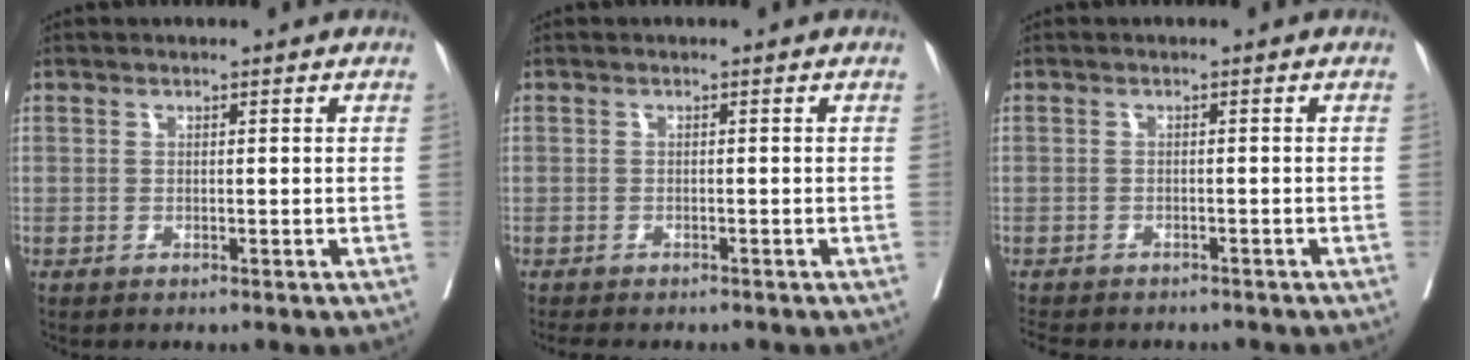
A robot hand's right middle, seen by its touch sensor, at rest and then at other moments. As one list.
[{"total": 4.8, "force": [-4.1, 1.5, 1.9], "torque": [-0.030, -0.010, -0.056]}, {"total": 8.7, "force": [-7.7, 2.6, 3.2], "torque": [-0.061, -0.006, -0.101]}]